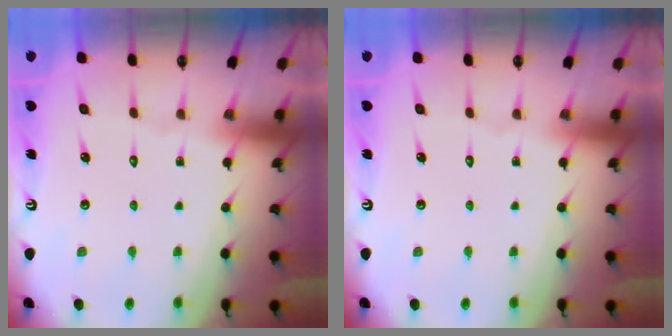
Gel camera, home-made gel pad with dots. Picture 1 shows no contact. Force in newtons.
{"total": 0.0}